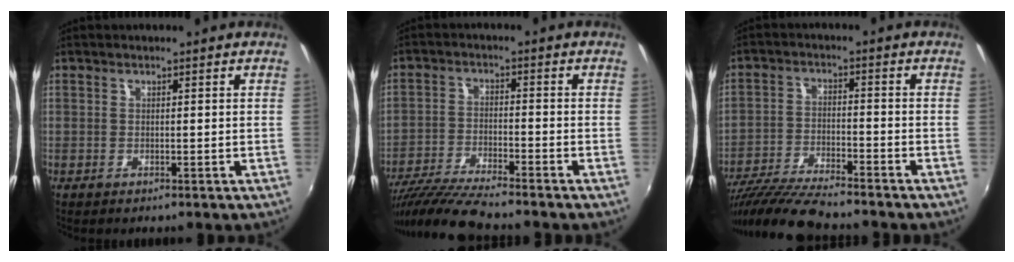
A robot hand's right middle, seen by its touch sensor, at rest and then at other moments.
{"total": 10.7, "force": [-9.6, 0.0, 4.7], "torque": [-0.112, -0.020, -0.183]}
{"total": 12.5, "force": [-11.1, 1.0, 5.6], "torque": [-0.130, -0.025, -0.206]}